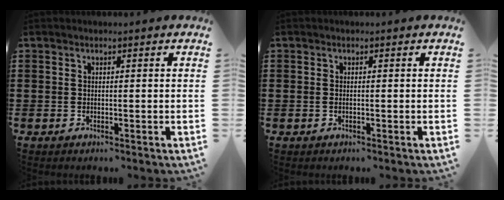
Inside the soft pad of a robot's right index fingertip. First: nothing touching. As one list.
[{"total": 0.0}]